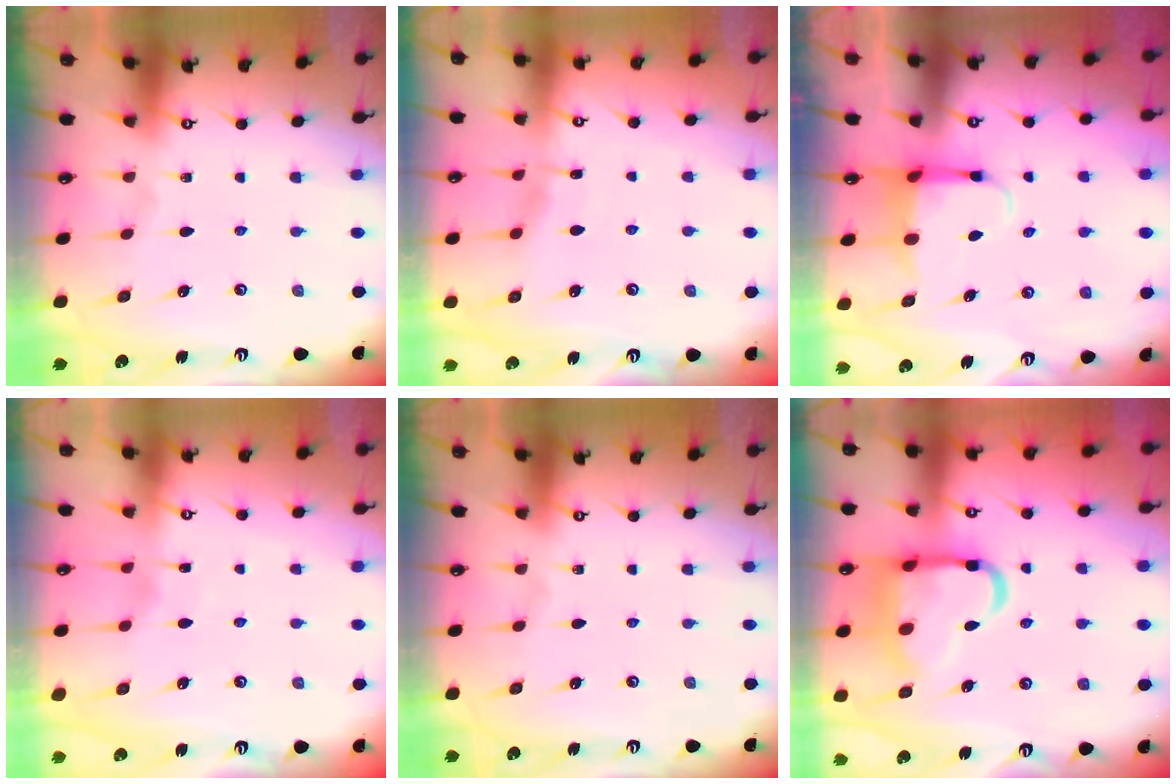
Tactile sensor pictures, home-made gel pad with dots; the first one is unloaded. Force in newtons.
{"total": 4.9, "press": 4.8, "slide": 0.5}
{"total": 4.5, "press": 4.4, "slide": 1.2}
{"total": 2.1, "press": 2.1, "slide": 0.4}
{"total": 0.0}
{"total": 17.1, "press": 17.0, "slide": 2.0}